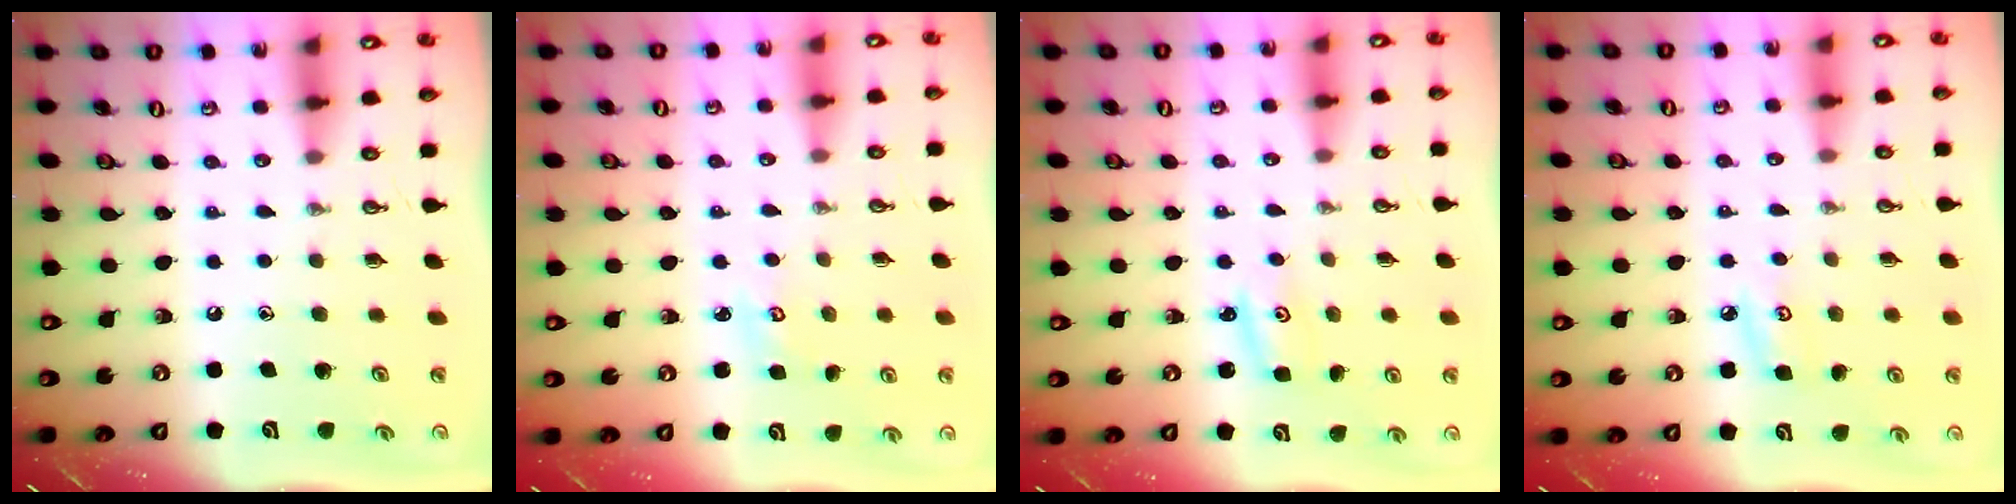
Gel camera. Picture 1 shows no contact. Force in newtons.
{"total": 2.7, "press": 2.7, "slide": 0.3}
{"total": 2.9, "press": 2.9, "slide": 0.3}
{"total": 5.0, "press": 5.0, "slide": 0.5}